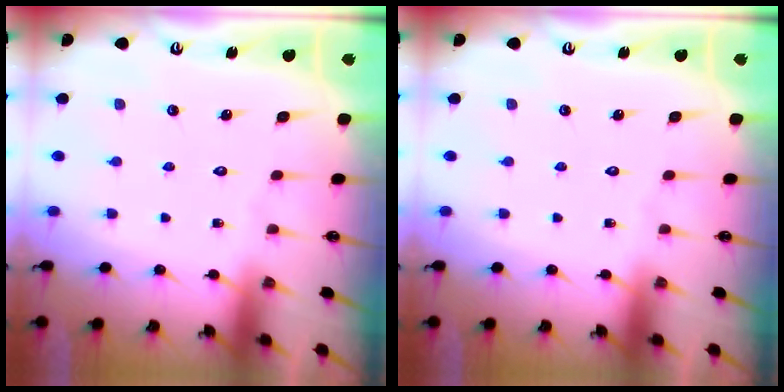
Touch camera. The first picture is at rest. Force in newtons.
{"total": 0.0}